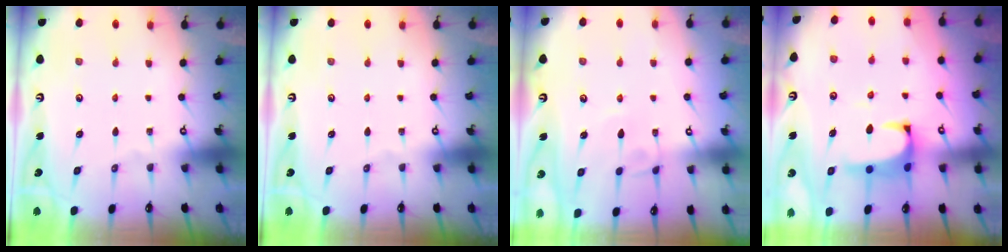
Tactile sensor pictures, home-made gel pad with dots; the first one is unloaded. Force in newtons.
{"total": 0.0}
{"total": 1.9, "press": 1.9, "slide": 0.2}
{"total": 1.9, "press": 1.7, "slide": 0.8}